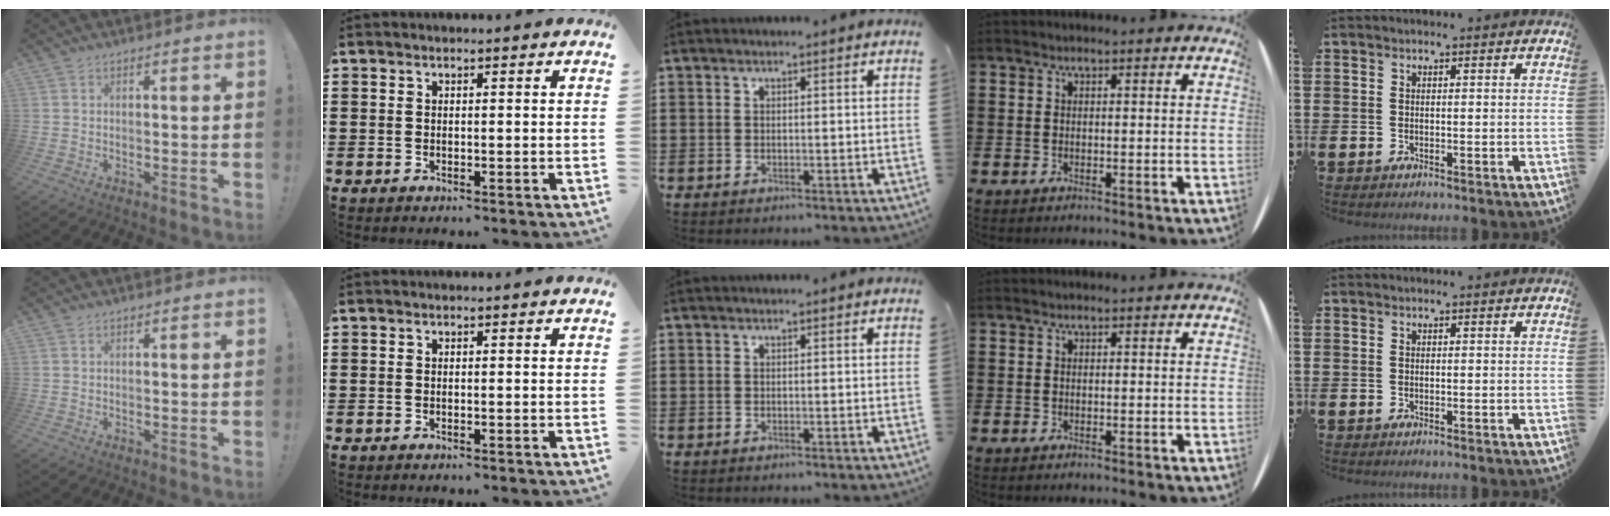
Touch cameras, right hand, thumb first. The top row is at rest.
{}